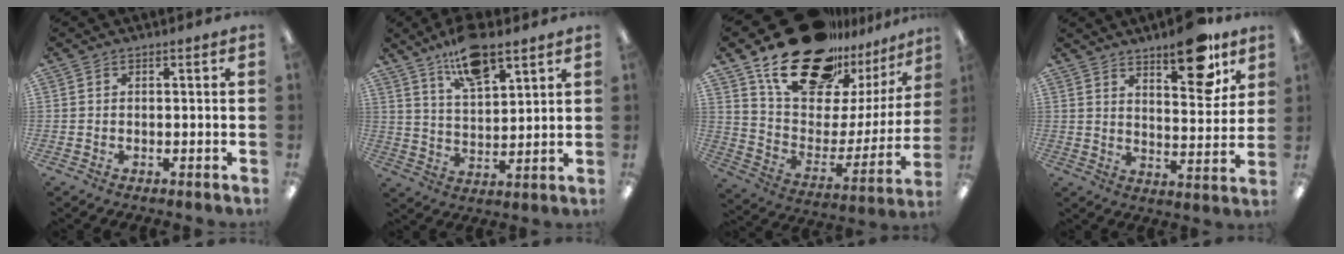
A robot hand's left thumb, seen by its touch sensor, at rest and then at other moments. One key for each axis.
{"total": 12.2, "fx": 8.8, "fy": 4.5, "fz": 7.1, "tx": -0.120, "ty": -0.040, "tz": 0.157}
{"total": 26.2, "fx": 19.2, "fy": 13.0, "fz": 12.0, "tx": -0.197, "ty": -0.108, "tz": 0.346}
{"total": 14.0, "fx": 10.1, "fy": 4.8, "fz": 8.3, "tx": -0.092, "ty": -0.069, "tz": 0.165}